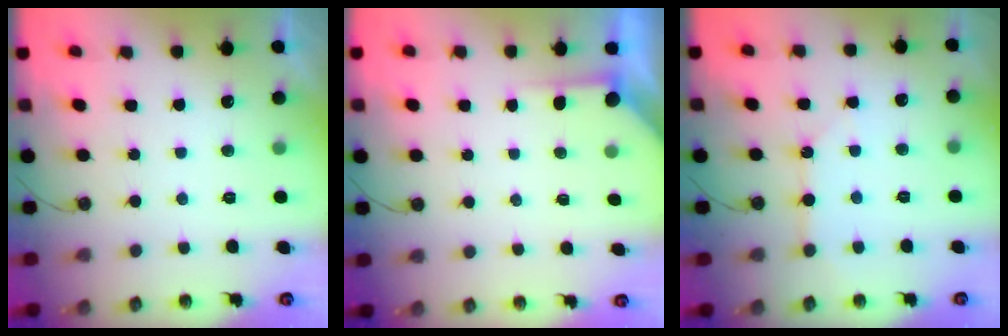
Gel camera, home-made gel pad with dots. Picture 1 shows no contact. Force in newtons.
{"total": 2.2, "press": 2.2, "slide": 0.3}
{"total": 4.3, "press": 4.3, "slide": 0.2}